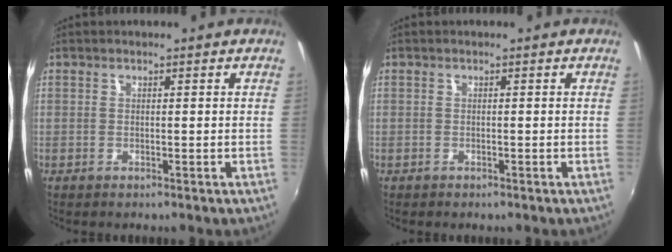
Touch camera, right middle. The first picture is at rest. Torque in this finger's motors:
{"motor_torque": [-0.66, -0.08, -0.04, -0.03]}